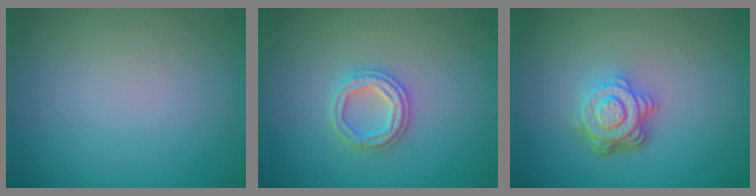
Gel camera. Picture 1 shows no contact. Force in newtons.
{"total": 2.4, "press": 2.4, "slide": 0.4}
{"total": 4.7, "press": 3.4, "slide": 3.2}